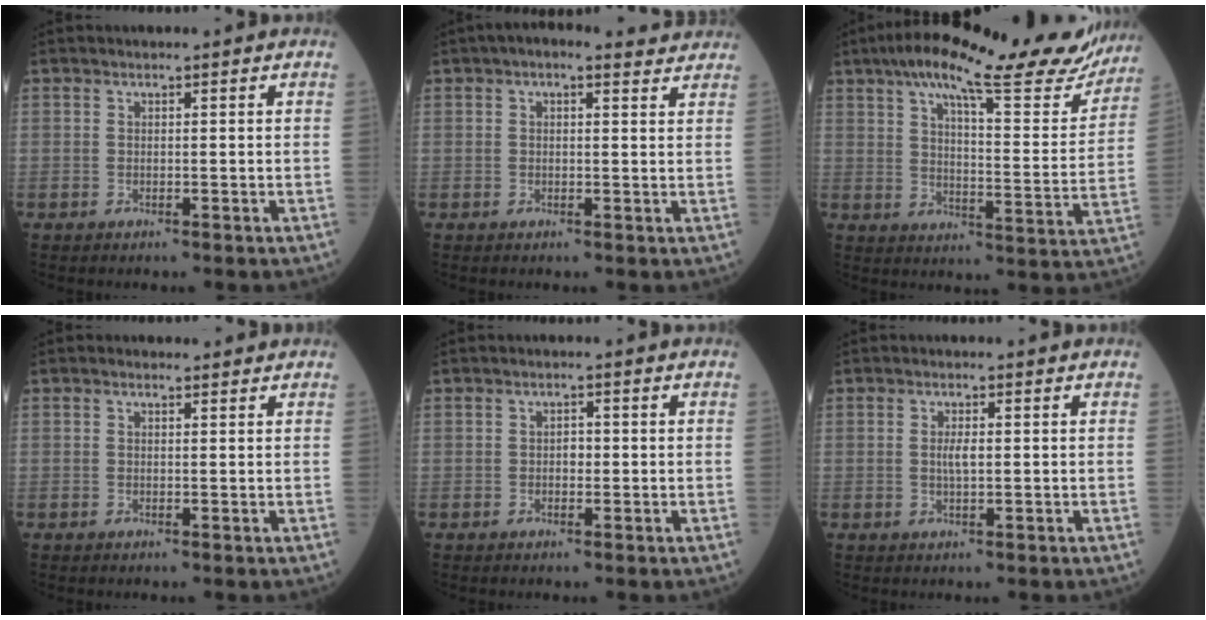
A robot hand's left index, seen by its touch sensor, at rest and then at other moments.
{"total": 4.7, "force": [3.7, 1.7, 2.5], "torque": [-0.035, 0.024, 0.040]}
{"total": 25.1, "force": [20.3, 4.8, 14.0], "torque": [-0.203, 0.001, 0.258]}
{"total": 0.9, "force": [0.6, 0.5, 0.4], "torque": [-0.015, 0.006, 0.007]}
{"total": 1.4, "force": [-0.2, 0.9, 1.0], "torque": [-0.013, 0.001, -0.006]}
{"total": 1.9, "force": [0.1, 0.5, 1.9], "torque": [-0.039, -0.003, 0.002]}